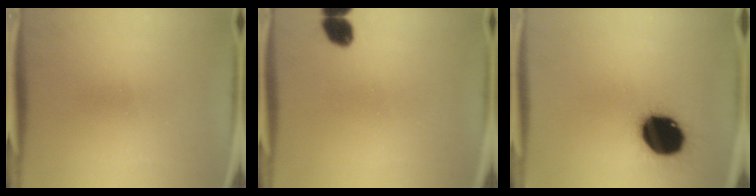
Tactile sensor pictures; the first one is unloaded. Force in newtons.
{"total": 4.3}
{"total": 19.8}